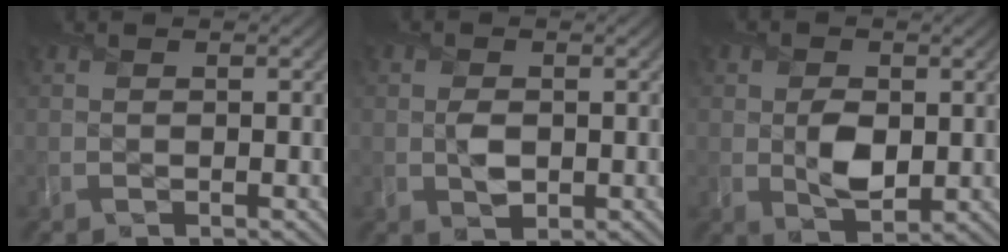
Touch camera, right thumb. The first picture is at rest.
{"total": 2.5, "force": [-0.1, 1.8, 1.7], "torque": [-0.036, -0.007, -0.003]}
{"total": 4.6, "force": [0.0, 3.2, 3.4], "torque": [-0.063, -0.009, 0.002]}